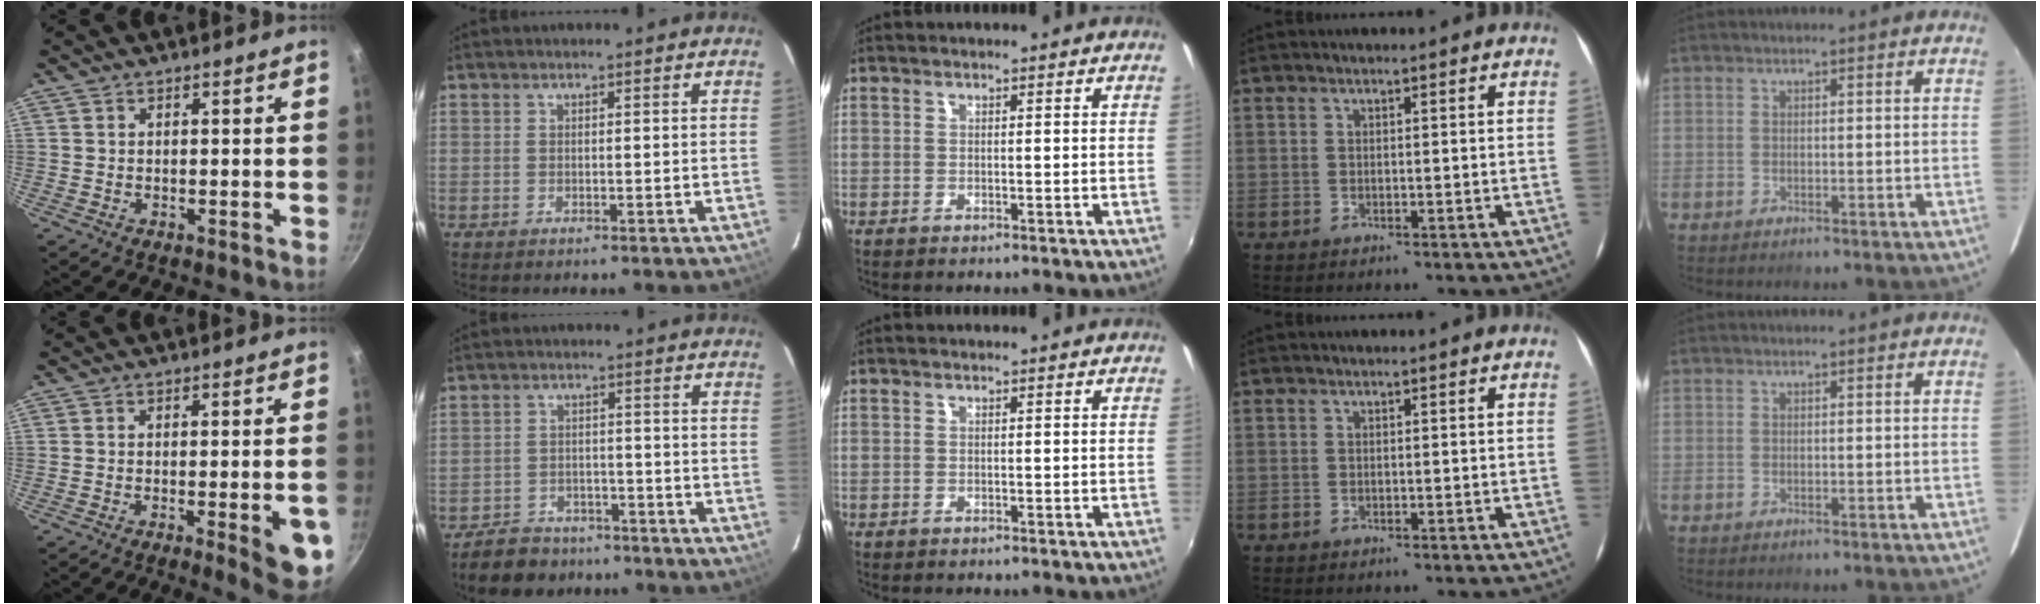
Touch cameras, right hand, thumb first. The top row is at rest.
{"thumb": {"total": 9.1, "force": [-3.1, 2.1, 8.3], "torque": [-0.081, 0.009, -0.037]}, "index": {"total": 9.0, "force": [-7.2, 4.9, 2.1], "torque": [-0.062, 0.014, -0.101]}}